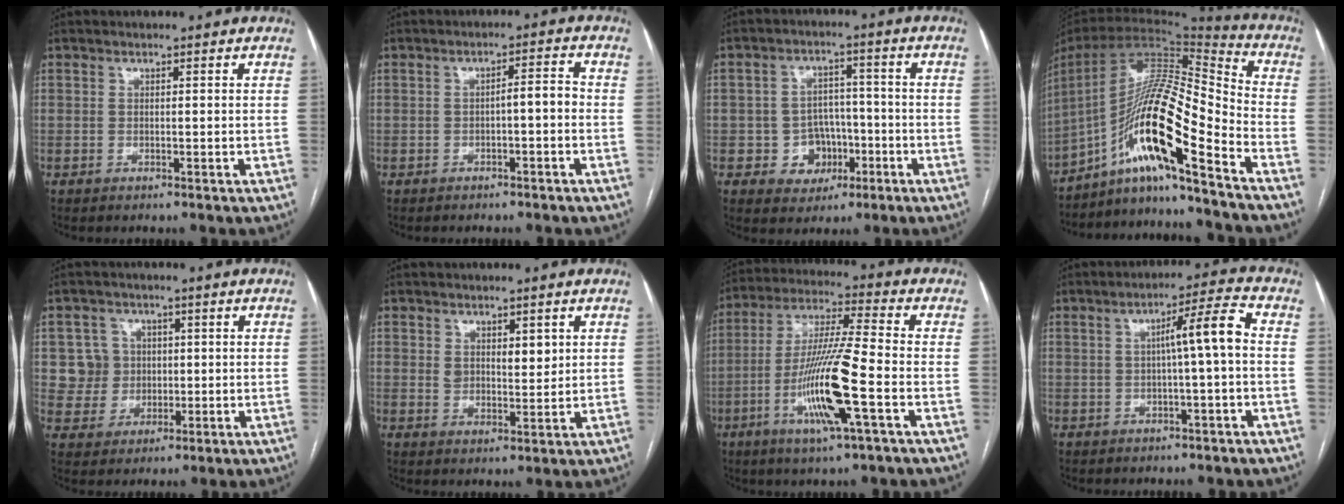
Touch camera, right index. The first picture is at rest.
{"total": 3.1, "force": [-0.9, 0.6, 2.9], "torque": [-0.040, 0.014, -0.013]}
{"total": 6.5, "force": [-2.1, 6.0, 1.6], "torque": [-0.014, 0.019, -0.023]}
{"total": 18.1, "force": [-10.6, 0.5, 14.7], "torque": [-0.287, 0.012, -0.193]}
{"total": 6.0, "force": [1.2, 5.8, 0.0], "torque": [0.009, 0.018, 0.028]}
{"total": 4.1, "force": [1.8, 2.3, 3.0], "torque": [-0.048, 0.000, 0.035]}
{"total": 14.2, "force": [-4.7, 0.1, 13.4], "torque": [-0.268, -0.011, -0.092]}
{"total": 6.2, "force": [-0.1, -0.5, 6.2], "torque": [-0.096, 0.017, 0.000]}